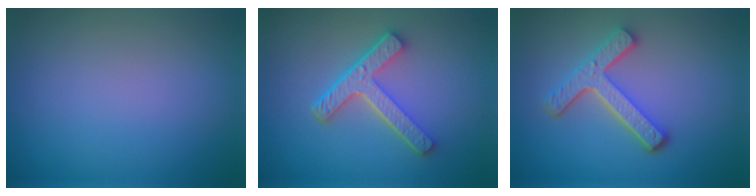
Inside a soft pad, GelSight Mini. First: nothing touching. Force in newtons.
{"total": 4.8, "press": 3.7, "slide": 3.2}
{"total": 4.7, "press": 3.6, "slide": 3.1}